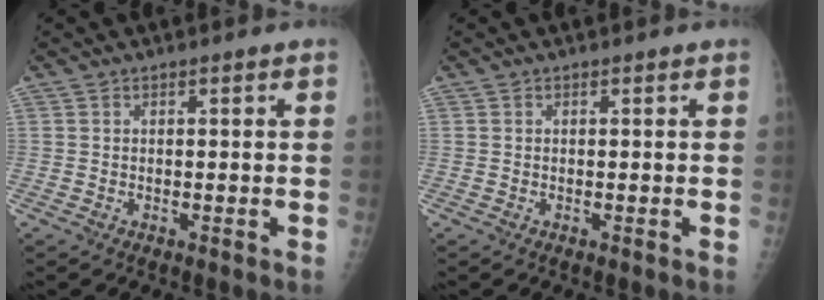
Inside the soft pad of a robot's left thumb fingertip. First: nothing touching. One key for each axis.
{"total": 0.0}